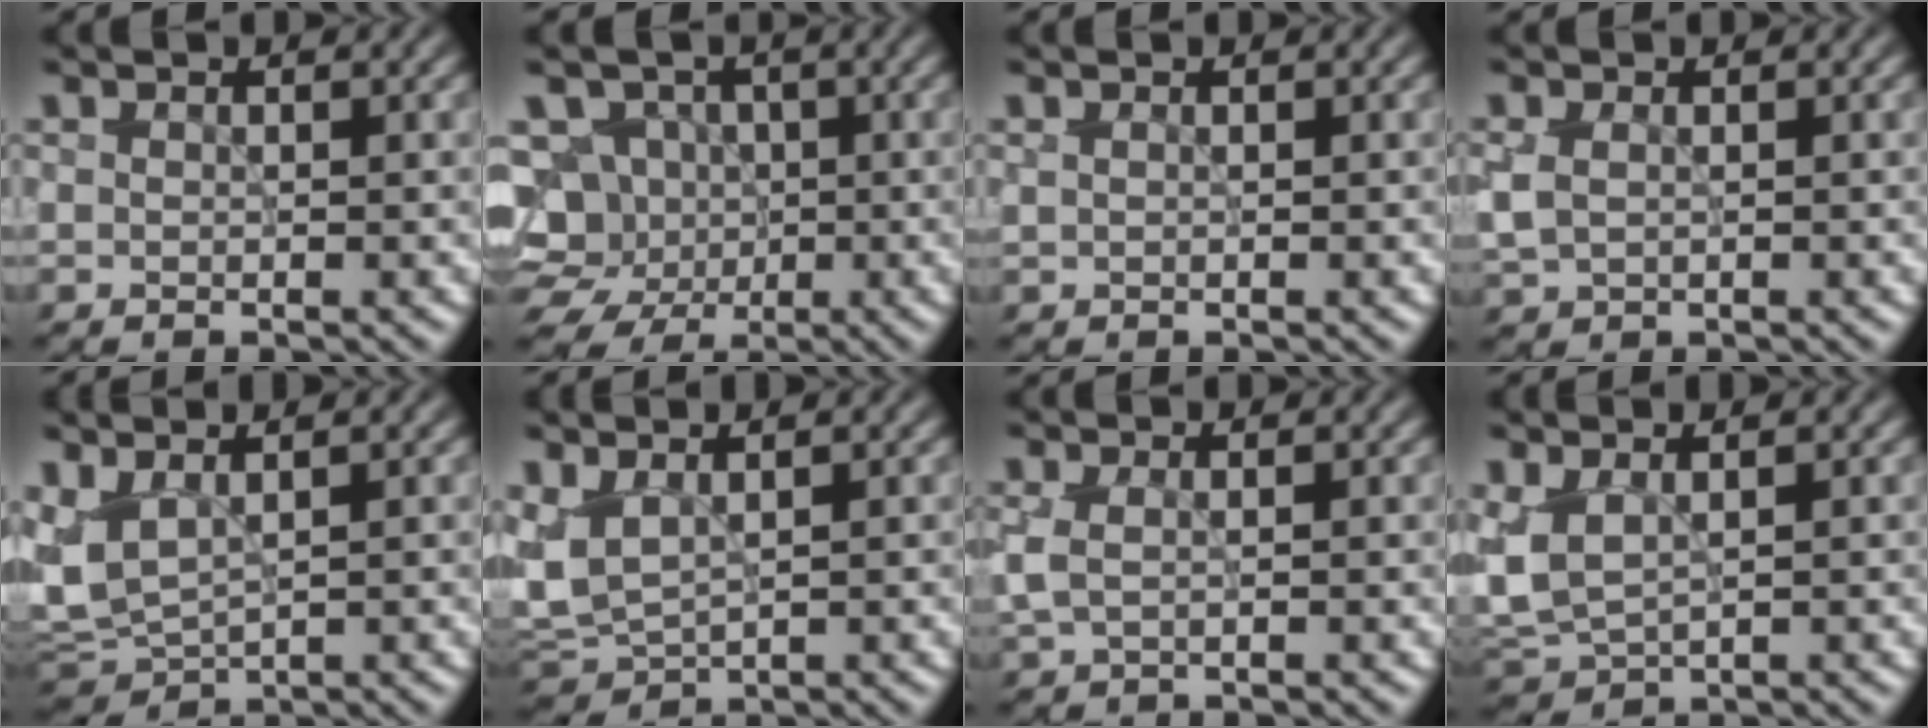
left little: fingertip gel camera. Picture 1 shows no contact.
{"total": 7.9, "force": [-0.9, 7.2, 3.0], "torque": [-0.040, 0.017, -0.045]}
{"total": 0.0}
{"total": 1.9, "force": [0.1, 1.5, 1.3], "torque": [-0.036, -0.002, 0.006]}
{"total": 4.3, "force": [1.0, 2.3, 3.4], "torque": [-0.085, 0.002, 0.022]}
{"total": 3.7, "force": [0.8, 2.1, 2.9], "torque": [-0.076, 0.001, 0.018]}
{"total": 1.8, "force": [0.2, 1.0, 1.5], "torque": [-0.041, 0.000, 0.002]}
{"total": 3.3, "force": [0.8, 1.9, 2.6], "torque": [-0.073, -0.003, 0.019]}